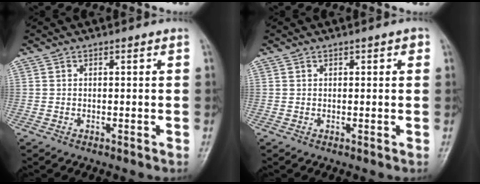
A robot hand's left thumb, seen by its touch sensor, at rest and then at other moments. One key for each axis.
{"total": 1.3, "fx": 0.6, "fy": 0.7, "fz": 0.9, "tx": -0.002, "ty": 0.000, "tz": 0.006}